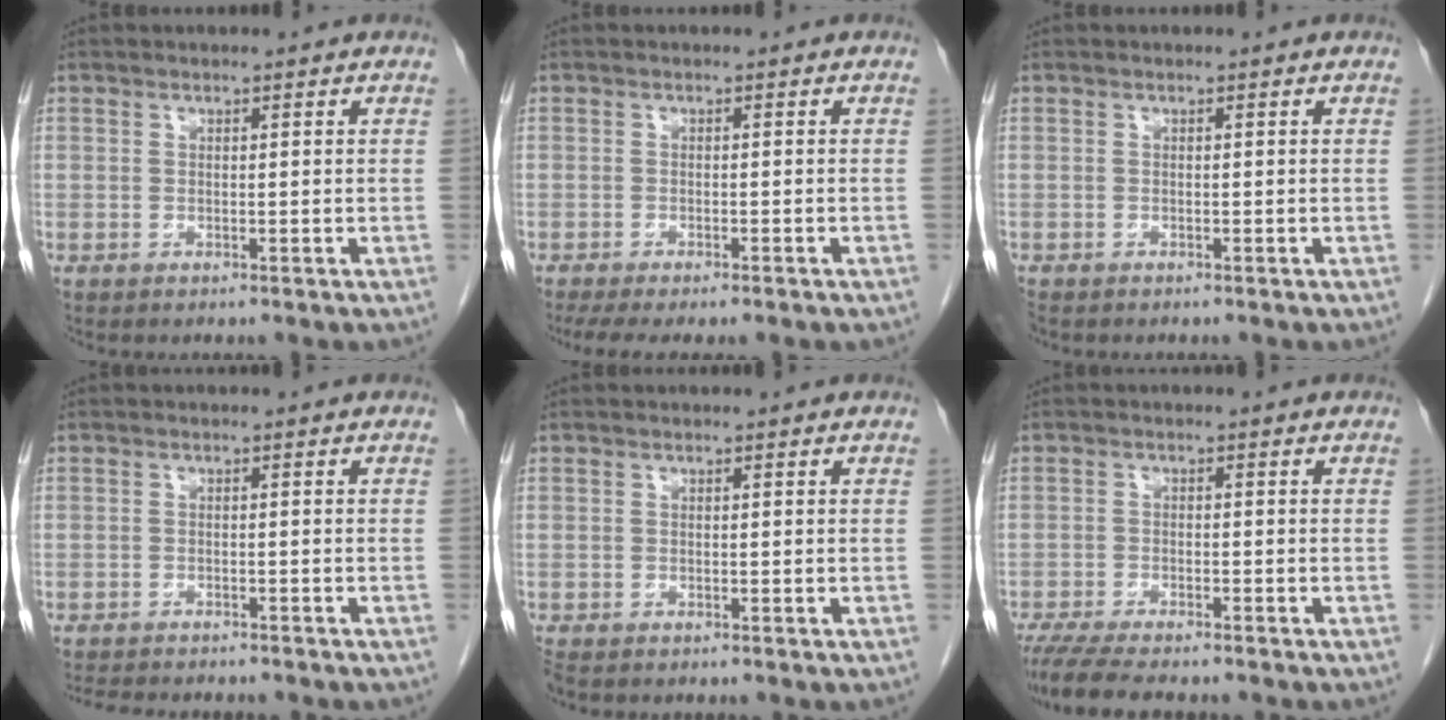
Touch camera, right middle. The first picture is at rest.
{"total": 8.7, "force": [-6.9, 1.9, 4.9], "torque": [-0.066, -0.007, -0.097]}
{"total": 0.8, "force": [-0.7, 0.4, 0.1], "torque": [-0.008, -0.001, -0.015]}
{"total": 10.6, "force": [-9.4, 2.7, 4.0], "torque": [-0.071, -0.007, -0.124]}
{"total": 1.4, "force": [-1.1, 0.5, 0.5], "torque": [-0.016, -0.005, -0.019]}
{"total": 9.2, "force": [-7.9, 1.3, 4.5], "torque": [-0.071, -0.019, -0.126]}